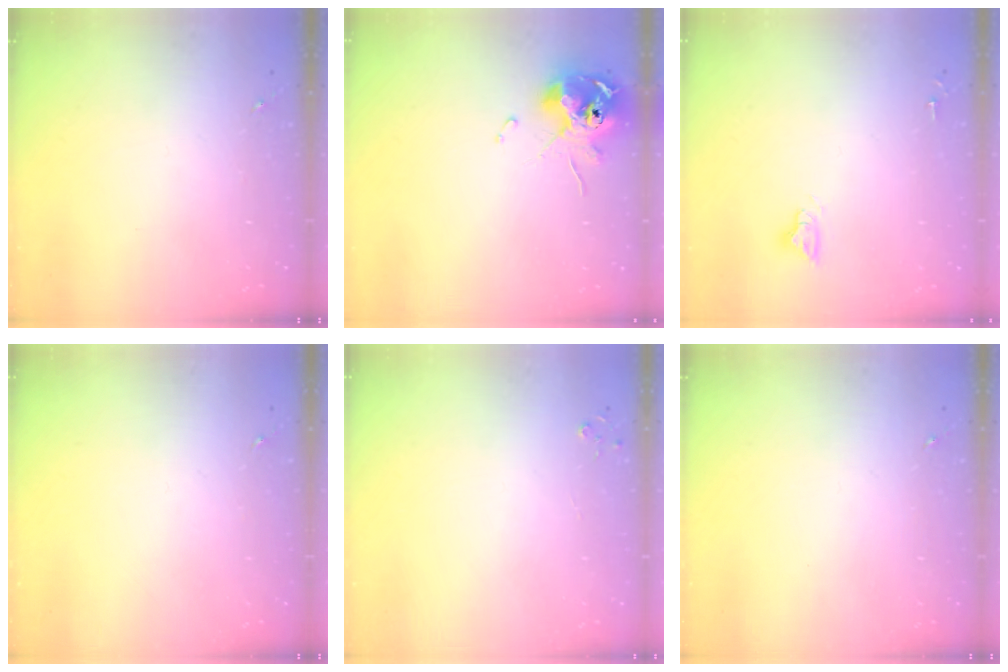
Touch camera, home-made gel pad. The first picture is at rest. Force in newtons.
{"total": 10.8, "press": 10.7, "slide": 1.7}
{"total": 4.8, "press": 4.8, "slide": 0.3}
{"total": 0.0}
{"total": 2.7, "press": 2.7, "slide": 0.3}
{"total": 0.0}